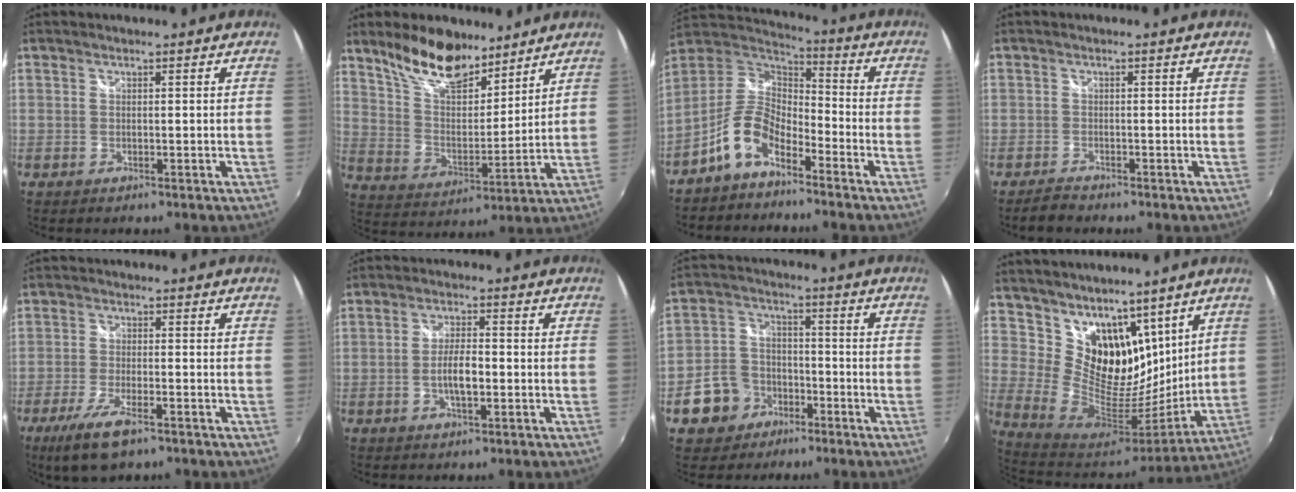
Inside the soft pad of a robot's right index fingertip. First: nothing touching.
{"total": 14.2, "force": [10.7, 5.7, 7.3], "torque": [-0.138, 0.009, 0.199]}
{"total": 10.5, "force": [-6.3, 5.1, 6.7], "torque": [-0.147, 0.020, -0.128]}
{"total": 2.3, "force": [-2.0, 0.9, 0.4], "torque": [-0.017, 0.000, -0.038]}
{"total": 8.9, "force": [-5.6, 2.7, 6.4], "torque": [-0.151, -0.025, -0.105]}
{"total": 5.0, "force": [-1.4, 1.7, 4.5], "torque": [-0.087, 0.002, -0.023]}
{"total": 9.8, "force": [-5.2, 7.7, 3.1], "torque": [-0.094, 0.025, -0.082]}
{"total": 18.8, "force": [12.0, 11.6, 8.8], "torque": [-0.180, 0.003, 0.234]}